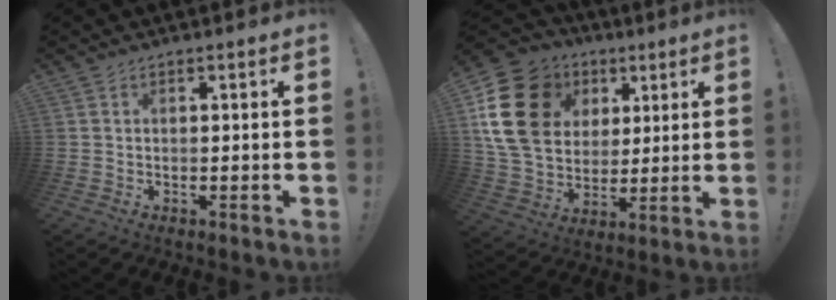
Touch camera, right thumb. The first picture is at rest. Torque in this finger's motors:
{"motor_torque": [1.68, 3.32, 0.94, -0.35, 0.58]}